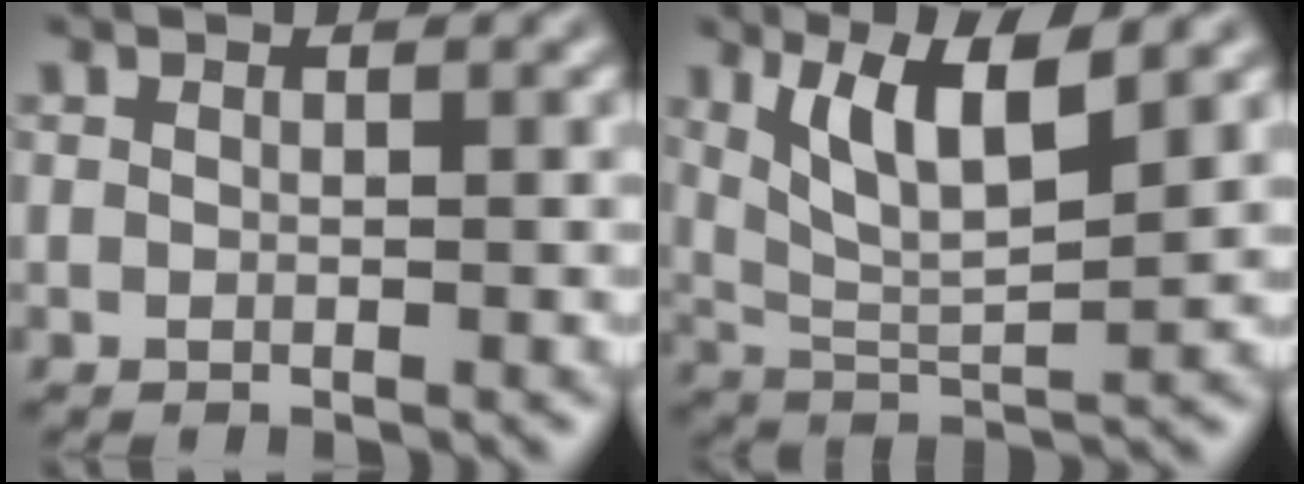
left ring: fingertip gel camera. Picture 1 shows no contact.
{"total": 6.1, "force": [2.8, 1.8, 5.2], "torque": [-0.101, 0.002, 0.053]}